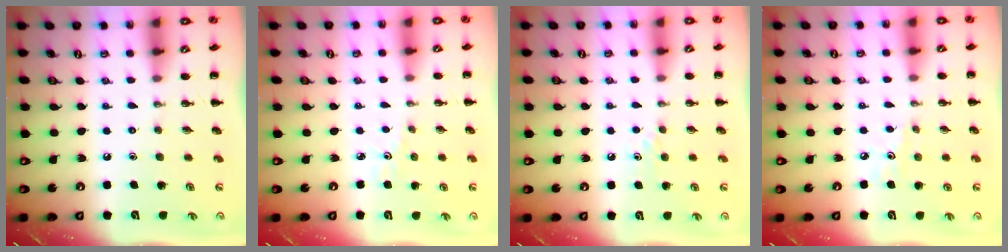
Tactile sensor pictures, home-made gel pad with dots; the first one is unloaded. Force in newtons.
{"total": 1.7, "press": 1.6, "slide": 0.6}
{"total": 3.4, "press": 3.2, "slide": 1.3}
{"total": 4.4, "press": 4.2, "slide": 1.4}